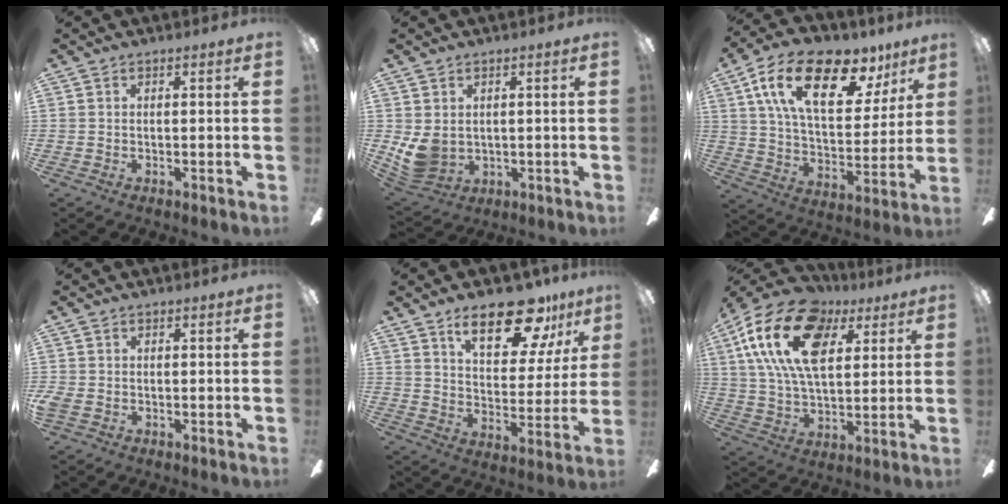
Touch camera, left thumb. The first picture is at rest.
{"total": 7.2, "force": [1.0, 5.9, 4.0], "torque": [-0.102, -0.009, 0.021]}
{"total": 23.9, "force": [12.4, 11.7, 16.8], "torque": [-0.279, -0.042, 0.208]}
{"total": 2.3, "force": [-0.9, 1.8, 1.1], "torque": [-0.025, 0.005, -0.018]}
{"total": 18.2, "force": [12.1, 7.8, 11.2], "torque": [-0.160, -0.060, 0.200]}
{"total": 21.7, "force": [9.1, 12.3, 15.4], "torque": [-0.298, -0.015, 0.156]}